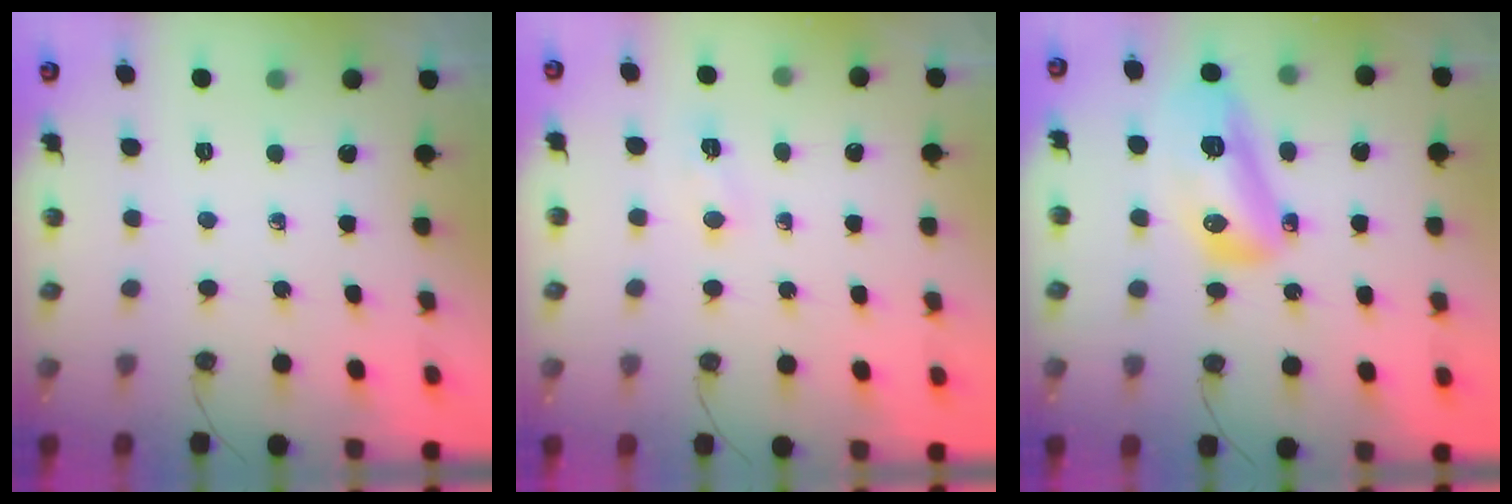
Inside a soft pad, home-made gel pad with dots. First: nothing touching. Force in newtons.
{"total": 5.2, "press": 5.0, "slide": 1.5}
{"total": 13.2, "press": 13.1, "slide": 1.6}